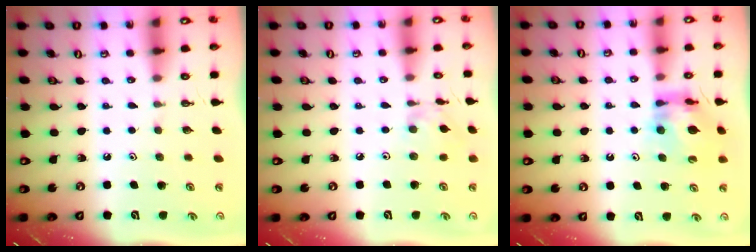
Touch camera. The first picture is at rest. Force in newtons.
{"total": 2.2, "press": 2.2, "slide": 0.0}
{"total": 10.5, "press": 10.5, "slide": 1.1}